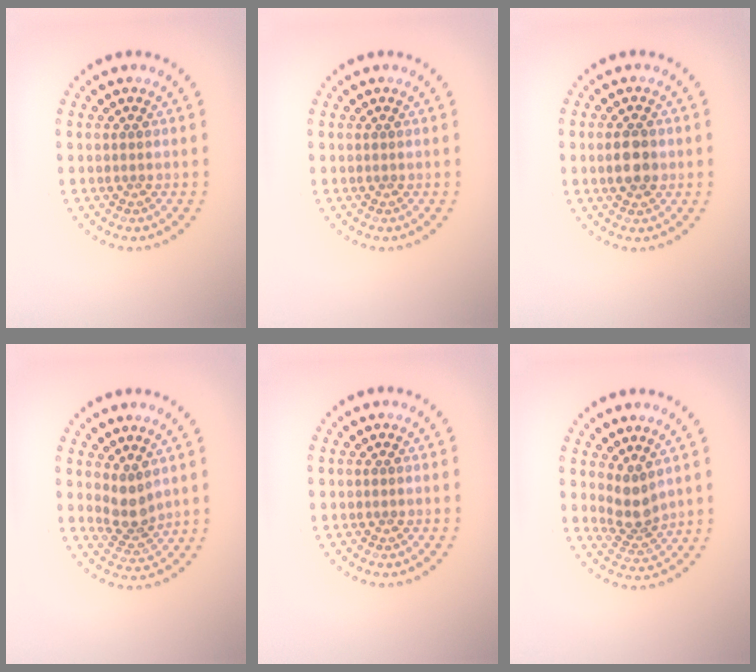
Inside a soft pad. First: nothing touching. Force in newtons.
{"total": 0.0}
{"total": 3.1, "press": 3.1, "slide": 0.1}
{"total": 2.5, "press": 1.9, "slide": 1.7}
{"total": 0.0}
{"total": 2.6, "press": 2.0, "slide": 1.8}